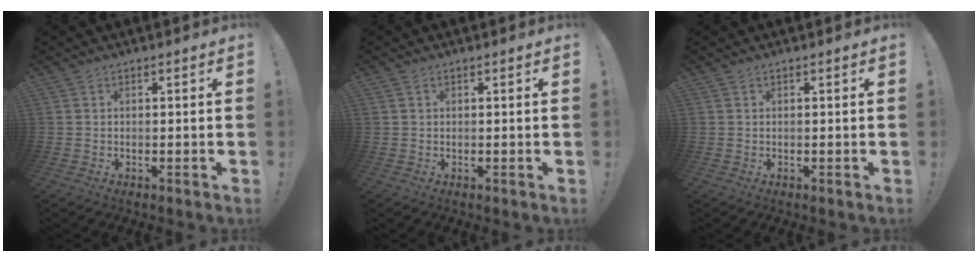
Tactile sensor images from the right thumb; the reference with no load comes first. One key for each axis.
{"total": 0.0}
{"total": 0.0}